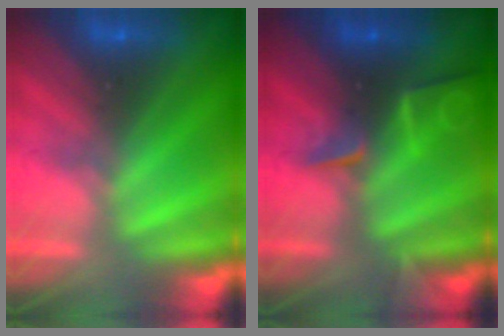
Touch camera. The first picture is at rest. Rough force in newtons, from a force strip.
{"total": 2.0}